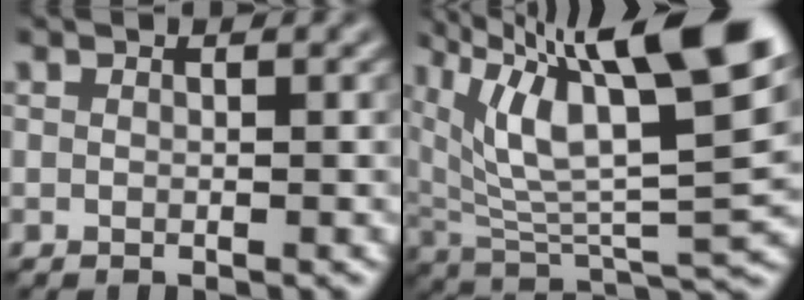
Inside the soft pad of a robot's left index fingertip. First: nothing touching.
{"total": 15.0, "force": [8.0, 4.6, 11.8], "torque": [-0.211, 0.018, 0.146]}